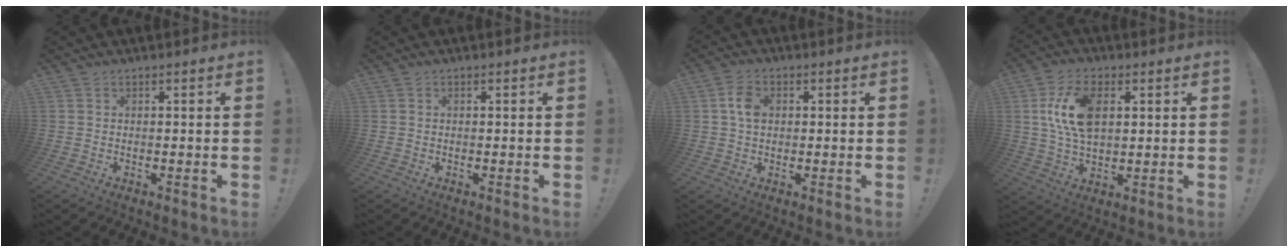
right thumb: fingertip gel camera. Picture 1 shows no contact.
{"total": 0.0}
{"total": 5.6, "force": [0.7, 4.0, 3.8], "torque": [-0.051, 0.005, 0.011]}
{"total": 13.2, "force": [3.5, 7.5, 10.2], "torque": [-0.200, 0.001, 0.061]}